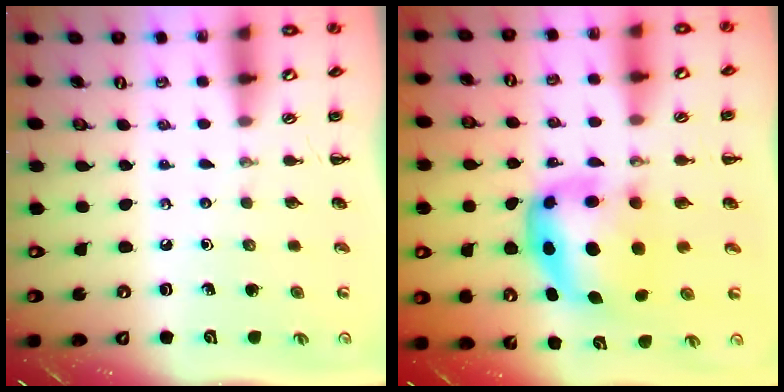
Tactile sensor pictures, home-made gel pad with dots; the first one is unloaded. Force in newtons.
{"total": 7.0, "press": 6.8, "slide": 1.6}